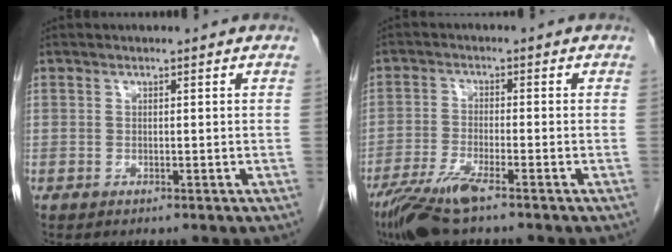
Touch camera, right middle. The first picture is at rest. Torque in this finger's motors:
{"motor_torque": [0.15, -0.06, 0.10, 0.07]}